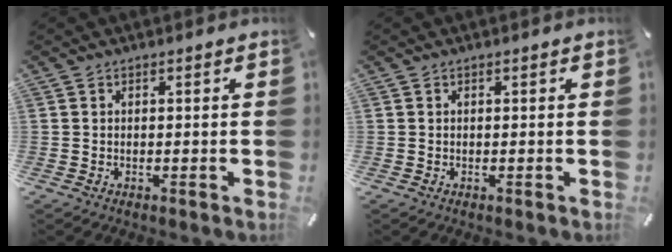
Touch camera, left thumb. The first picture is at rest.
{"total": 0.0}